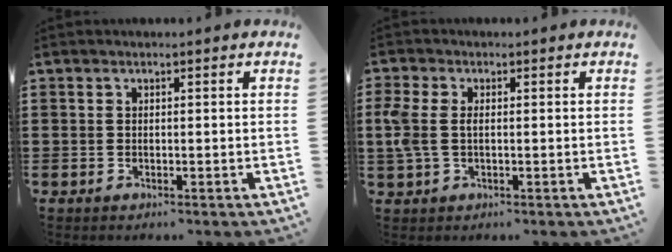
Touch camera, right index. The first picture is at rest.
{"total": 3.7, "force": [-0.1, 2.1, 3.0], "torque": [-0.091, -0.005, -0.012]}